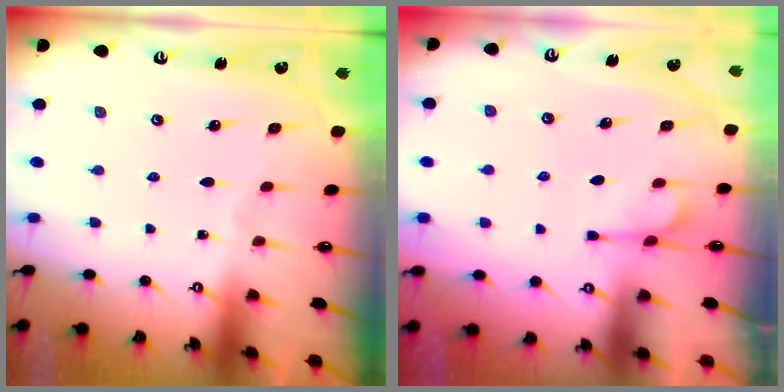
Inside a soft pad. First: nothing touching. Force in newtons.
{"total": 1.9, "press": 1.4, "slide": 1.2}